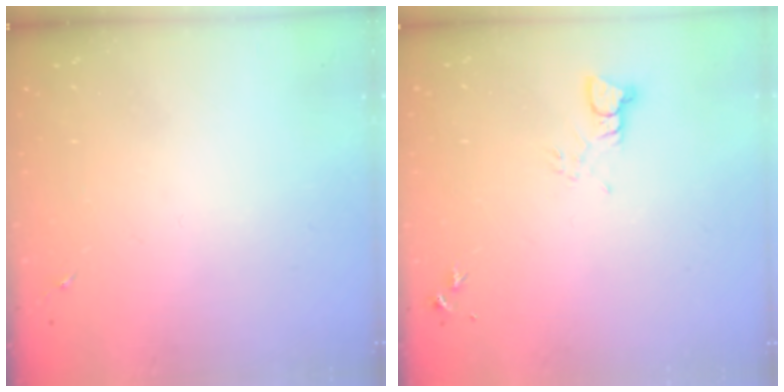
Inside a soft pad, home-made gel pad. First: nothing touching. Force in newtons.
{"total": 3.3, "press": 3.3, "slide": 0.4}